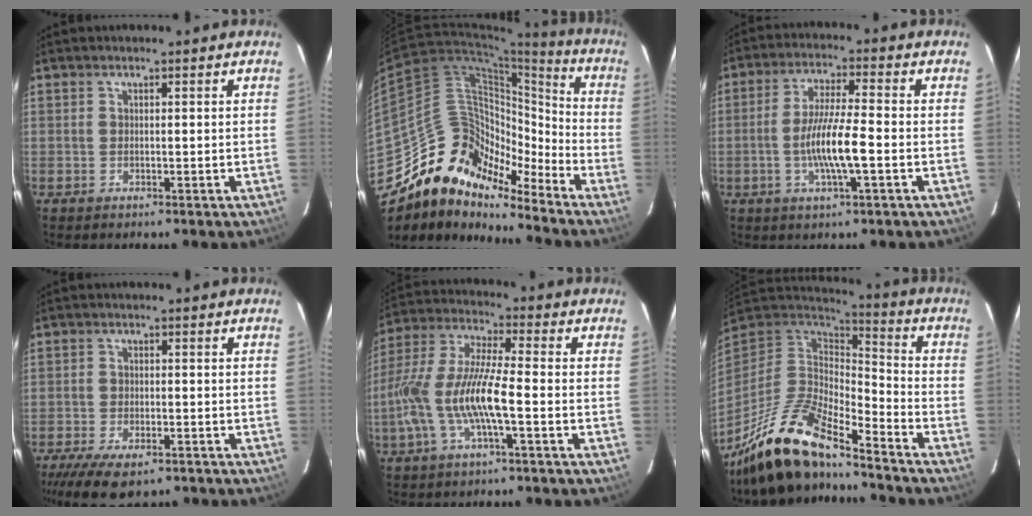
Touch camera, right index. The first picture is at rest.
{"total": 15.4, "force": [-12.7, 7.3, 4.9], "torque": [-0.084, 0.038, -0.239]}
{"total": 9.0, "force": [-2.4, 0.7, 8.6], "torque": [-0.165, -0.003, -0.045]}
{"total": 11.3, "force": [-8.1, 4.3, 6.5], "torque": [-0.152, -0.034, -0.135]}
{"total": 14.8, "force": [-4.2, 2.5, 13.9], "torque": [-0.286, -0.005, -0.081]}
{"total": 18.4, "force": [-14.5, 4.4, 10.4], "torque": [-0.211, -0.026, -0.273]}